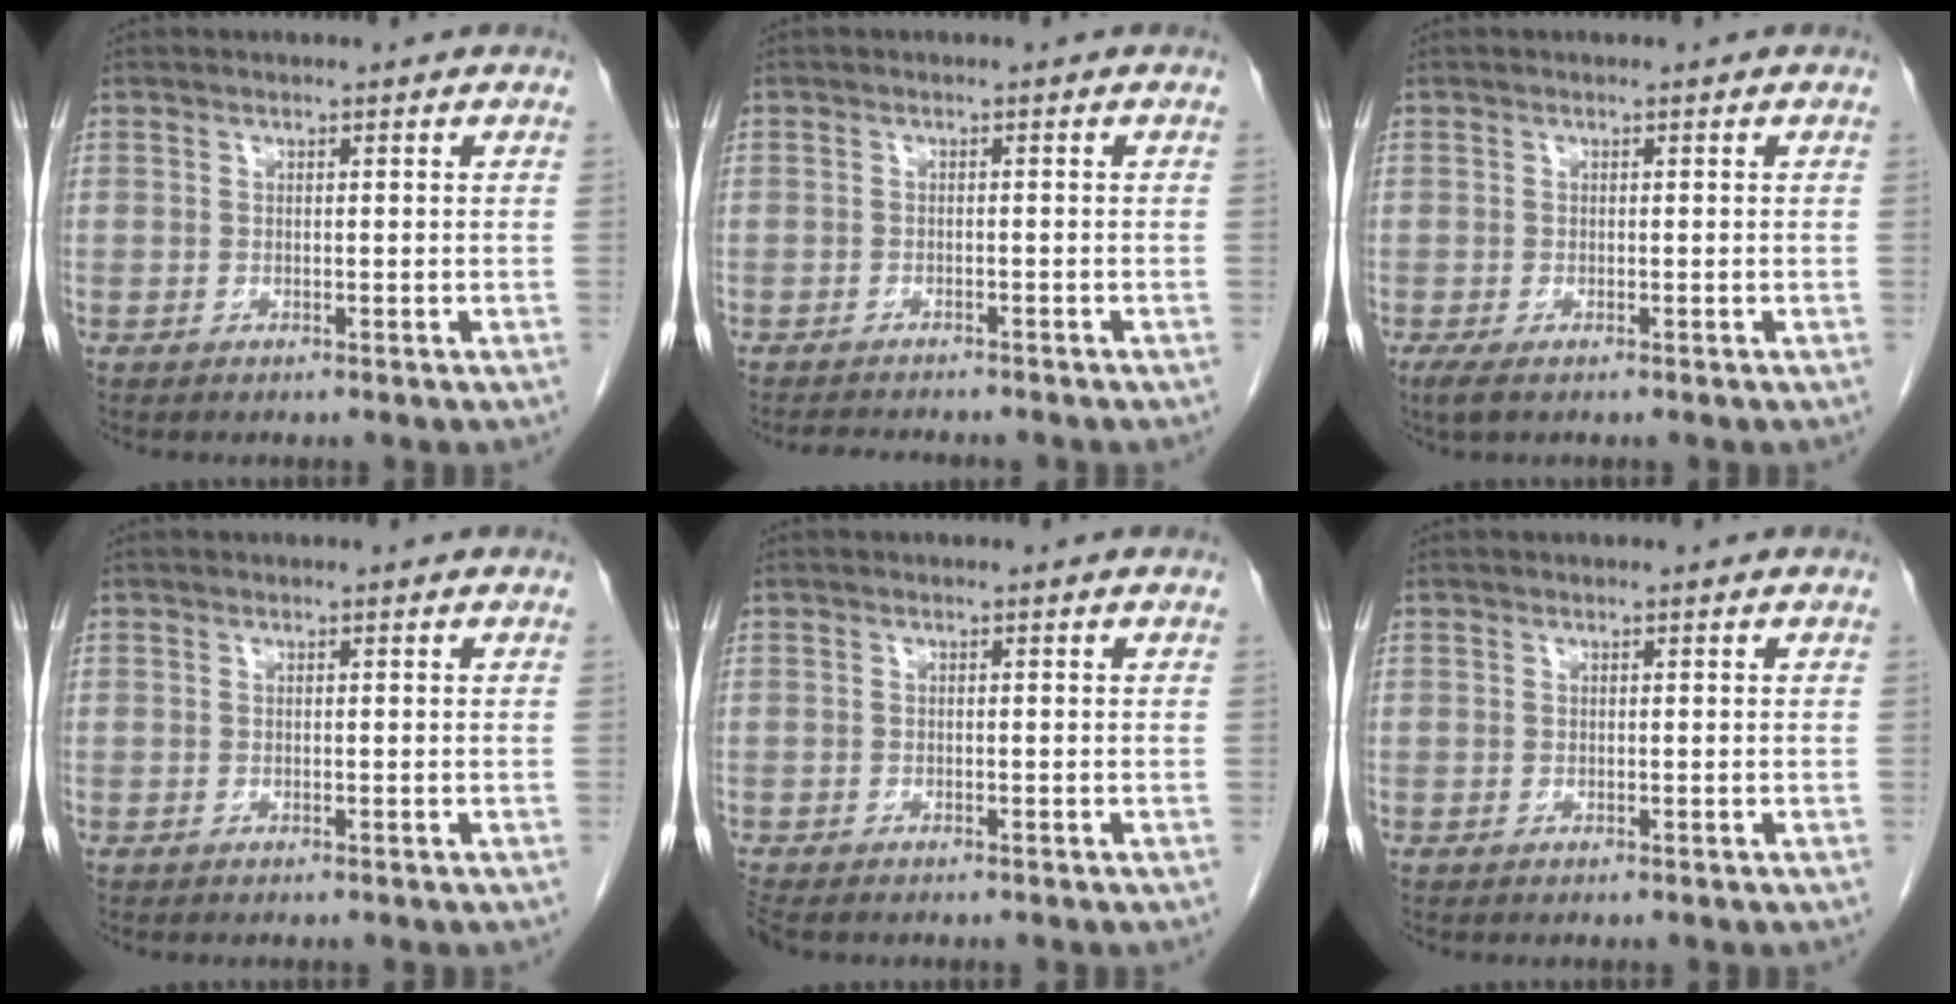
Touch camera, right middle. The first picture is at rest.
{"total": 4.8, "force": [-4.4, 0.9, 1.7], "torque": [-0.023, -0.007, -0.060]}
{"total": 1.9, "force": [-1.2, 0.6, 1.4], "torque": [-0.031, -0.007, -0.018]}
{"total": 0.0}
{"total": 3.0, "force": [-2.5, 1.0, 1.3], "torque": [-0.025, -0.010, -0.041]}
{"total": 0.0}